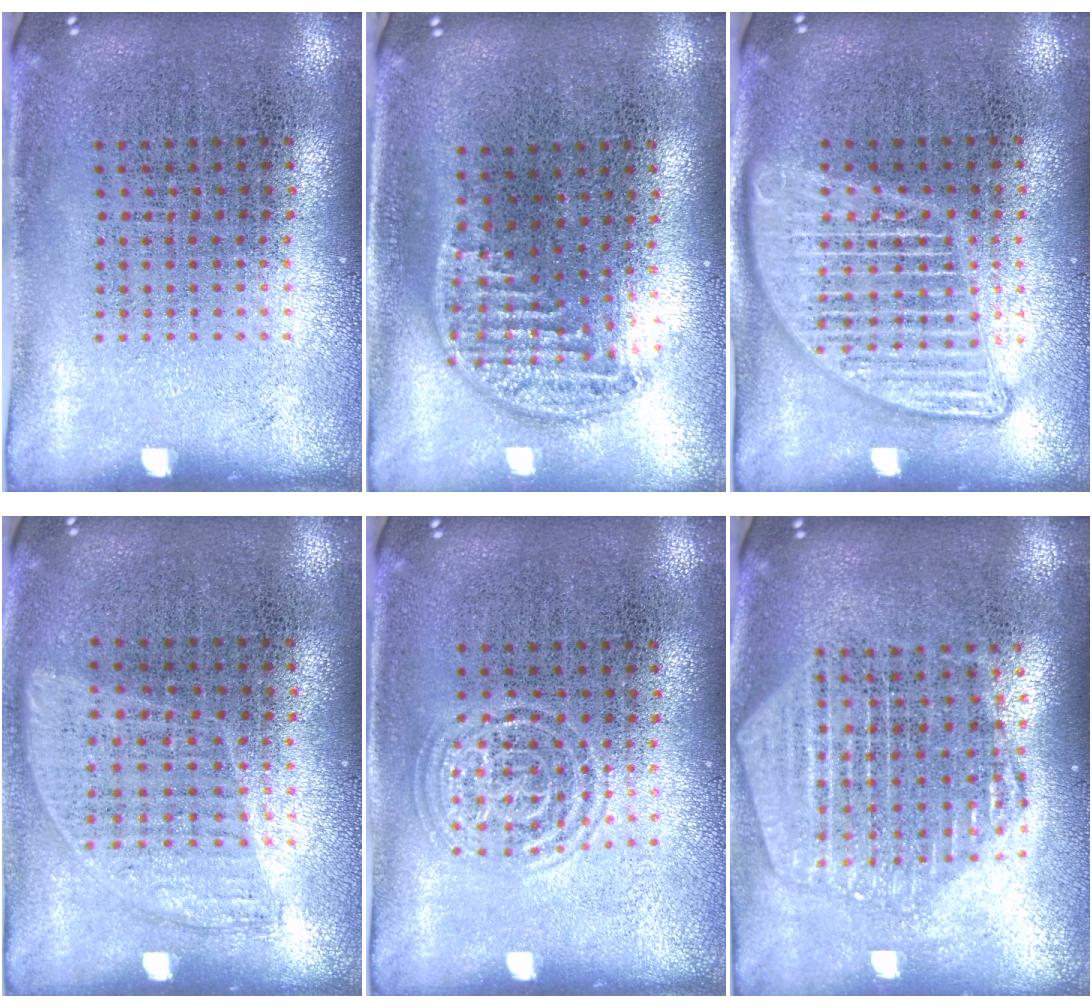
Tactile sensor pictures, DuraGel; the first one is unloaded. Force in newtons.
{"total": 1.3, "press": 1.1, "slide": 0.6}
{"total": 2.8, "press": 2.8, "slide": 0.3}
{"total": 0.9, "press": 0.8, "slide": 0.4}
{"total": 1.2, "press": 1.1, "slide": 0.2}
{"total": 2.3, "press": 2.0, "slide": 1.0}